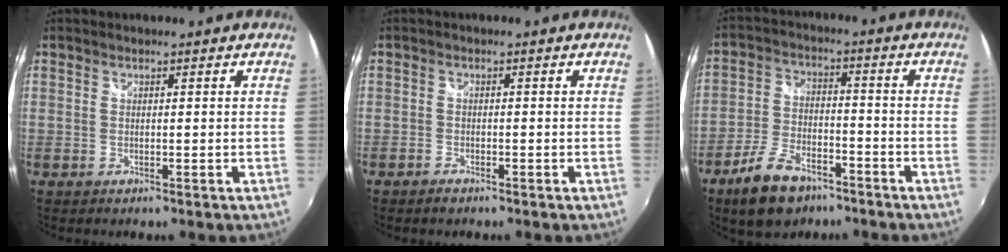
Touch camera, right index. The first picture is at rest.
{"total": 1.6, "force": [-1.3, 0.7, 0.6], "torque": [-0.017, -0.001, -0.028]}
{"total": 11.0, "force": [-7.4, 5.5, 5.9], "torque": [-0.137, -0.001, -0.134]}